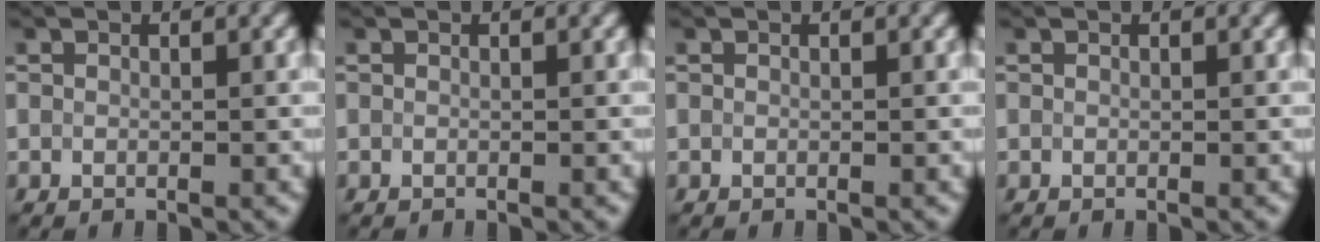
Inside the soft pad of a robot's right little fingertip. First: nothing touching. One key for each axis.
{"total": 0.0}
{"total": 0.0}
{"total": 0.0}